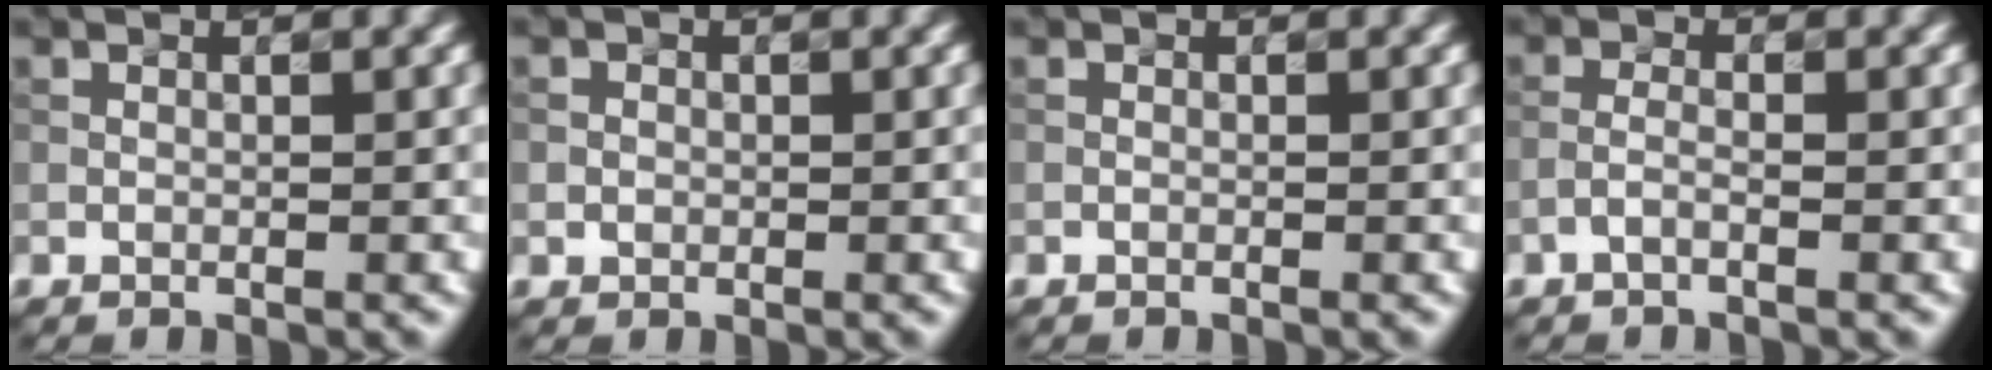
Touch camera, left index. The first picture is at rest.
{"total": 0.8, "force": [-0.1, 0.8, 0.0], "torque": [0.000, 0.002, -0.002]}
{"total": 0.0}
{"total": 1.2, "force": [-0.8, 0.3, 0.8], "torque": [-0.021, 0.008, -0.020]}